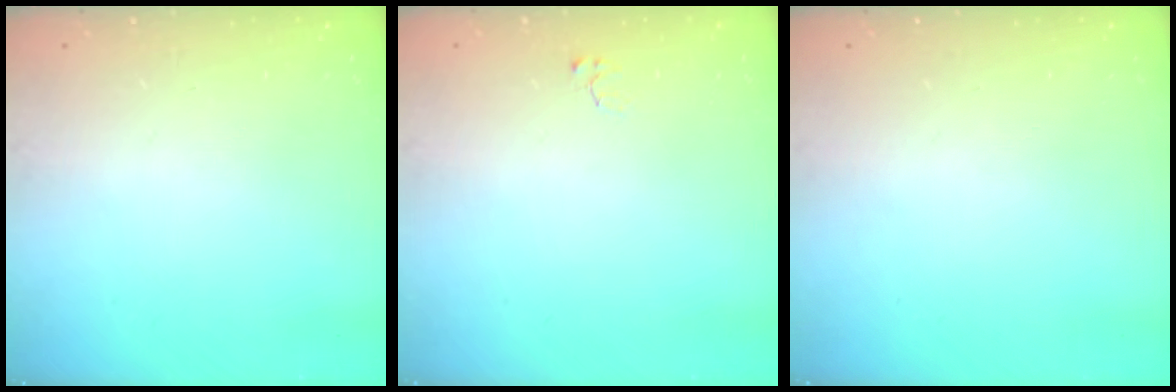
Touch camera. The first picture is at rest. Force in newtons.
{"total": 2.4, "press": 2.4, "slide": 0.2}
{"total": 0.0}